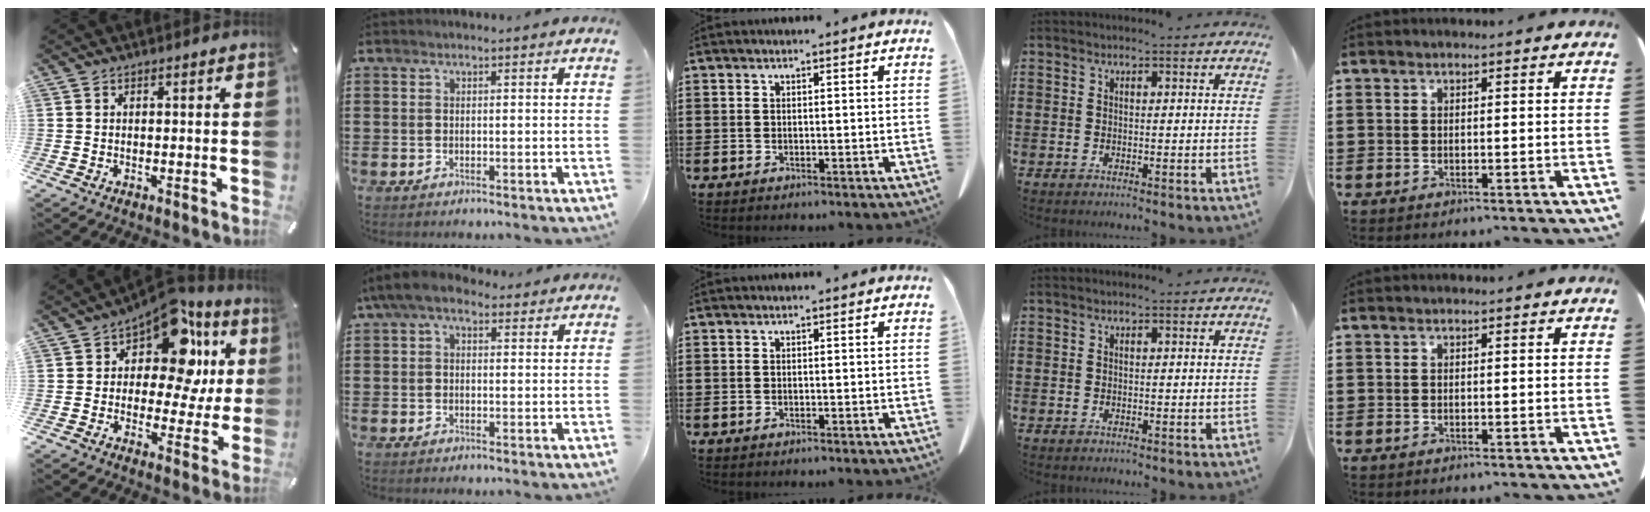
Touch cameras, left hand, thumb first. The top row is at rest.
{"thumb": {"total": 15.6, "force": [7.7, 8.6, 10.4], "torque": [-0.157, -0.056, 0.134]}, "index": {"total": 5.1, "force": [3.2, 2.2, 3.4], "torque": [-0.073, 0.004, 0.058]}}